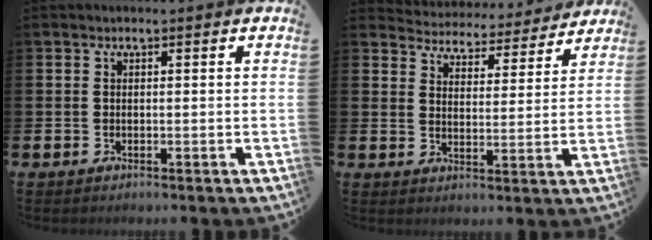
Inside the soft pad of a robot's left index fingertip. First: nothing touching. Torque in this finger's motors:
{"motor_torque": [0.40, -1.74, 0.18, 0.01]}